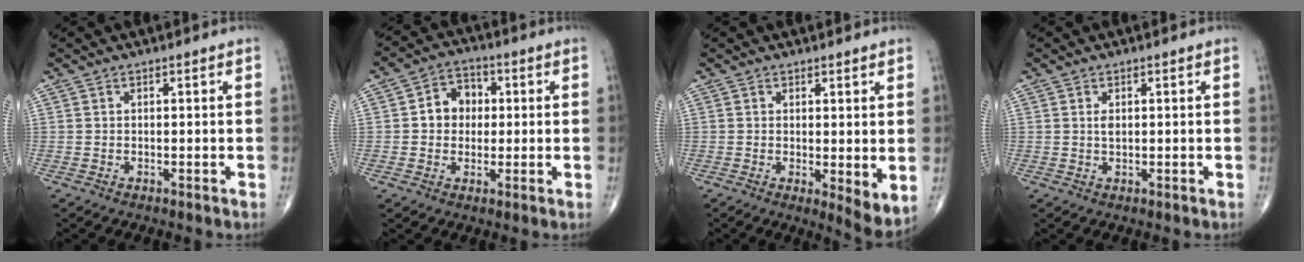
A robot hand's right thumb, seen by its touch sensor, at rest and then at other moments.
{"total": 7.1, "force": [0.6, 6.0, 3.8], "torque": [-0.029, 0.015, 0.001]}
{"total": 5.7, "force": [0.2, 1.7, 5.5], "torque": [-0.079, -0.021, 0.004]}
{"total": 1.3, "force": [0.3, 0.7, 1.1], "torque": [-0.018, -0.002, 0.006]}